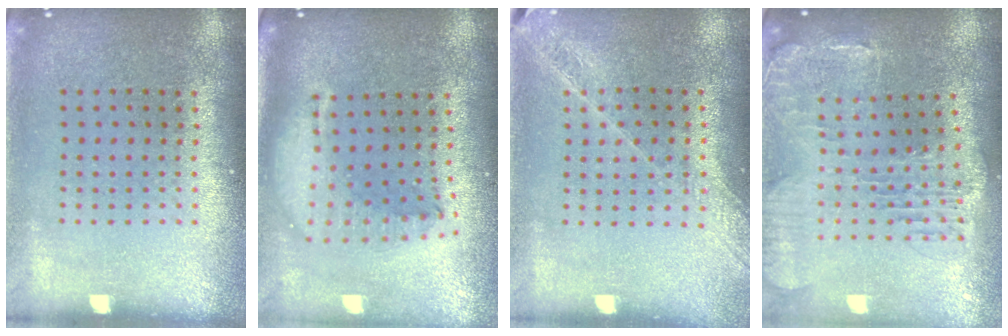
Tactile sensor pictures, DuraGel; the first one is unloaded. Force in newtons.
{"total": 2.2, "press": 1.7, "slide": 1.4}
{"total": 1.6, "press": 1.5, "slide": 0.4}
{"total": 1.6, "press": 1.5, "slide": 0.4}